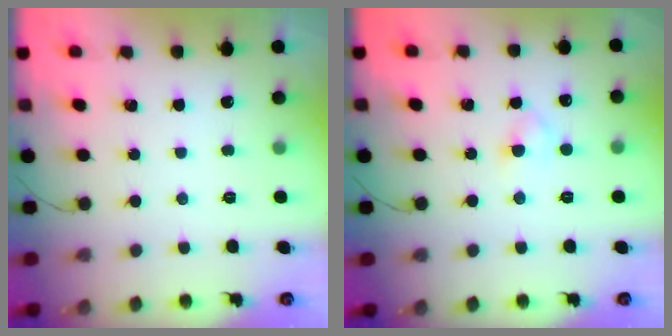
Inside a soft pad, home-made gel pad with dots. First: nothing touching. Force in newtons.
{"total": 2.8, "press": 2.5, "slide": 1.2}